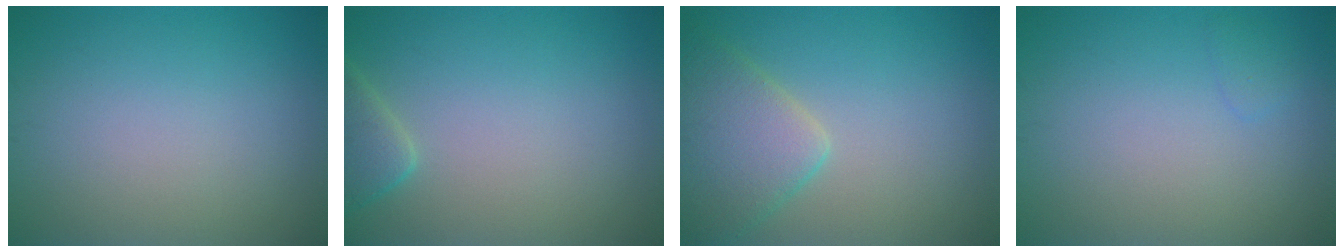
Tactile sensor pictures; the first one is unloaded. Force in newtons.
{"total": 2.4, "press": 2.4, "slide": 0.3}
{"total": 5.0, "press": 5.0, "slide": 0.5}
{"total": 0.8, "press": 0.8, "slide": 0.0}